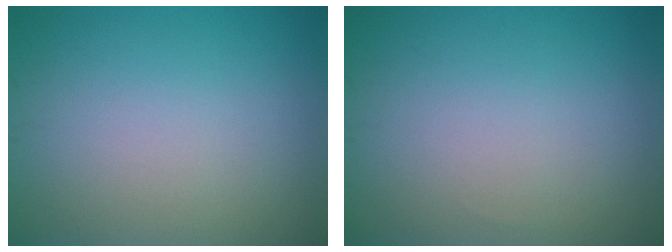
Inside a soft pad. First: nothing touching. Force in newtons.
{"total": 0.0}